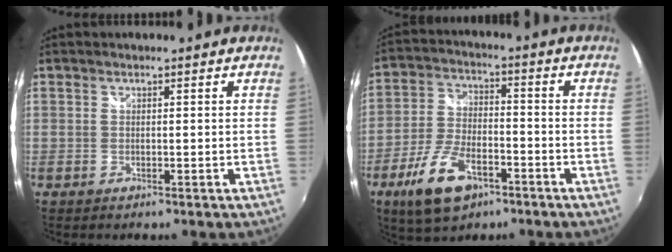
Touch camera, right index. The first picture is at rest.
{"total": 12.4, "force": [-7.0, 6.1, 8.3], "torque": [-0.183, -0.009, -0.126]}